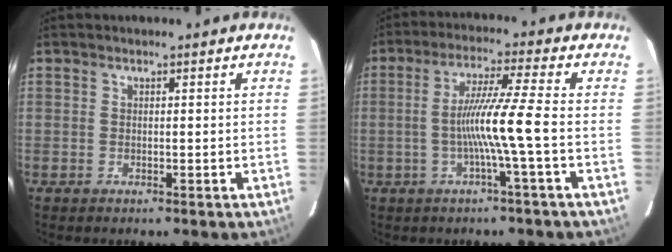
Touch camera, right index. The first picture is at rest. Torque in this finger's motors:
{"motor_torque": [1.28, -0.44, 0.70, 0.17]}